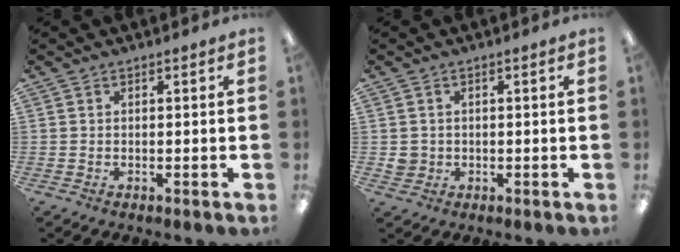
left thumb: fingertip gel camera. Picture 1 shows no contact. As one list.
[{"total": 2.4, "force": [0.0, 2.4, 0.4], "torque": [-0.009, 0.003, 0.000]}]